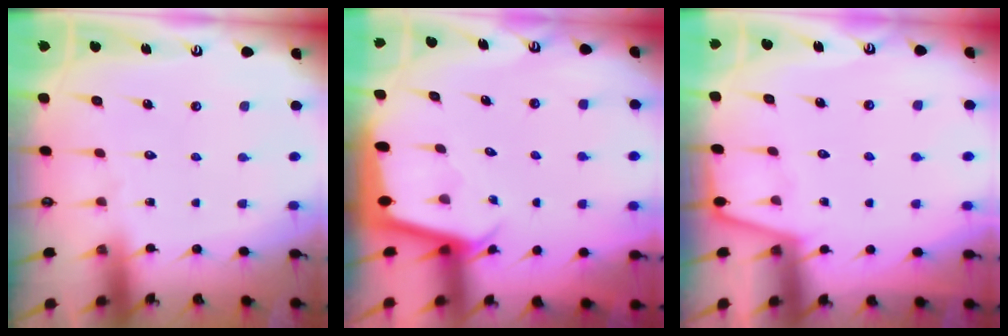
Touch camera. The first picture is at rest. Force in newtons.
{"total": 2.0, "press": 2.0, "slide": 0.1}
{"total": 1.7, "press": 1.6, "slide": 0.3}